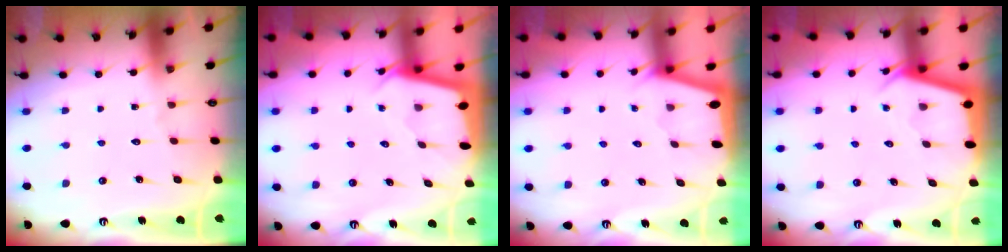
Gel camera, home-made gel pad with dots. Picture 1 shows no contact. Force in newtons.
{"total": 2.1, "press": 2.1, "slide": 0.2}
{"total": 1.8, "press": 1.8, "slide": 0.3}
{"total": 2.8, "press": 2.8, "slide": 0.4}